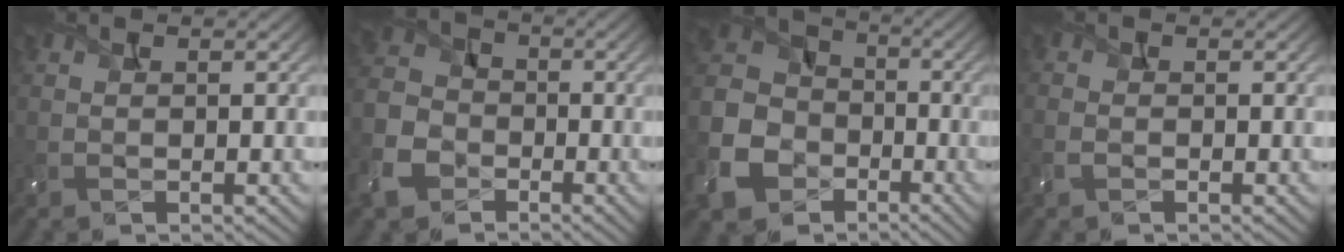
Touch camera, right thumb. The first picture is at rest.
{"total": 8.2, "force": [-4.4, 5.9, 3.6], "torque": [-0.107, -0.013, -0.105]}
{"total": 13.6, "force": [-6.3, 10.2, 6.3], "torque": [-0.208, -0.040, -0.123]}
{"total": 1.6, "force": [-0.9, 0.9, 1.0], "torque": [-0.029, -0.003, -0.023]}